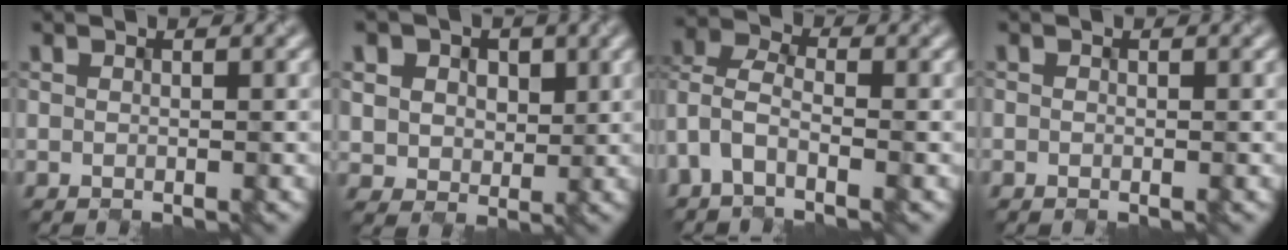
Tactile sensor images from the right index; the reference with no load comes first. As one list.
[{"total": 5.8, "force": [2.3, 4.7, 2.3], "torque": [-0.075, 0.009, 0.038]}, {"total": 3.8, "force": [-2.1, 1.9, 2.5], "torque": [-0.060, 0.011, -0.056]}, {"total": 0.0}]